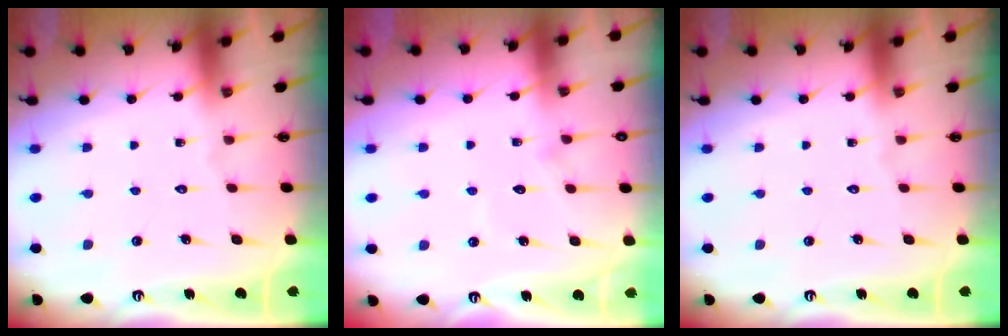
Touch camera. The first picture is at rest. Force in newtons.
{"total": 7.8, "press": 7.8, "slide": 0.6}
{"total": 0.0}